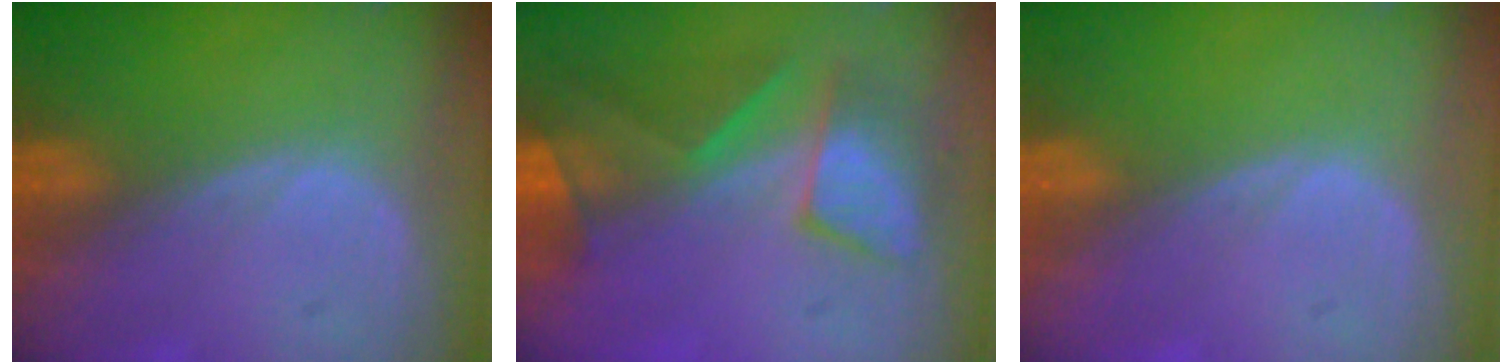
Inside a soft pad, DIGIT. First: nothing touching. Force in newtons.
{"total": 7.8, "press": 7.6, "slide": 1.6}
{"total": 0.0}